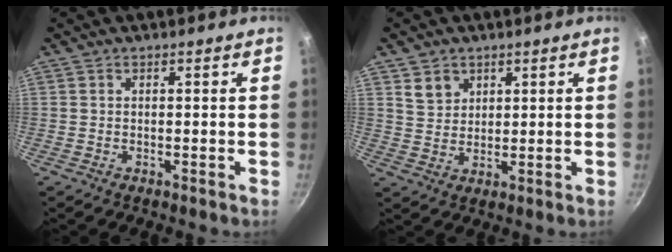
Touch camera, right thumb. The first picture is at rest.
{"total": 4.7, "force": [2.3, 3.8, 1.6], "torque": [-0.009, -0.004, 0.047]}